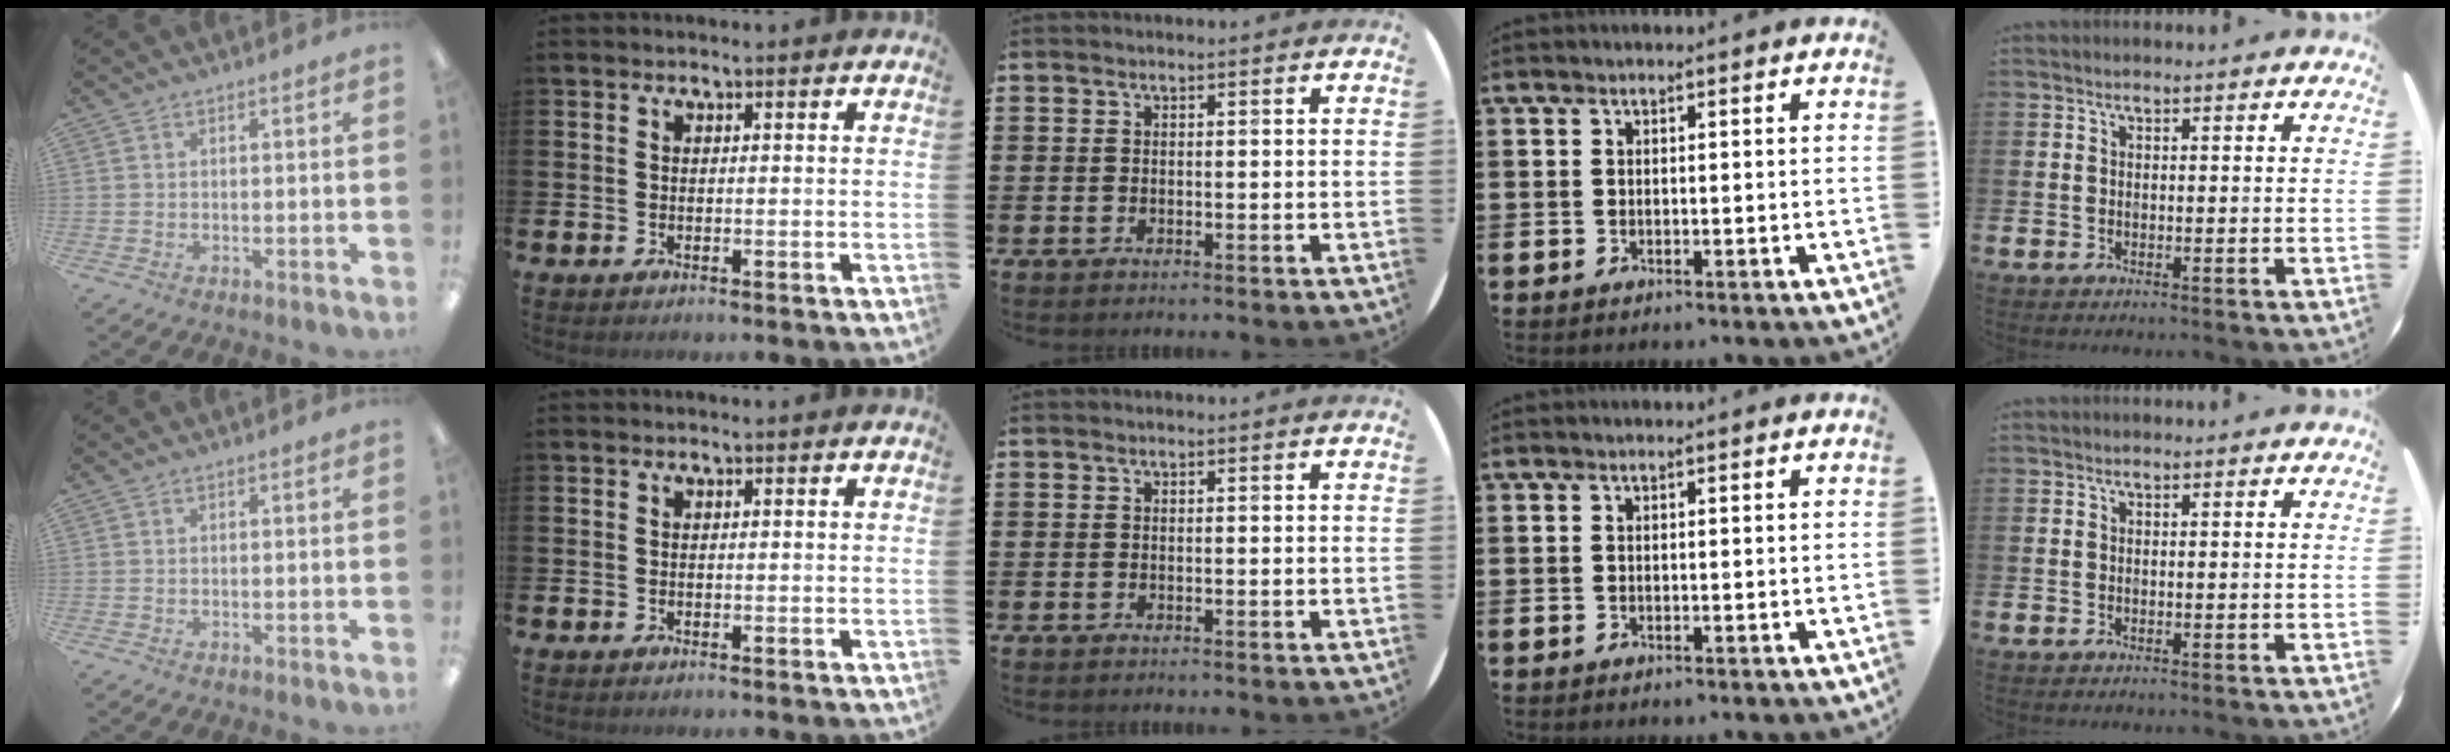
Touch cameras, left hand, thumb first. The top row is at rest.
{}